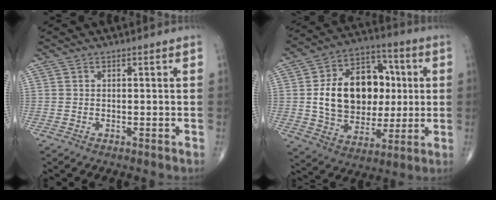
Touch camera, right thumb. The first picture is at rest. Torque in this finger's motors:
{"motor_torque": [0.70, 3.10, 1.60, 0.06, 0.15]}